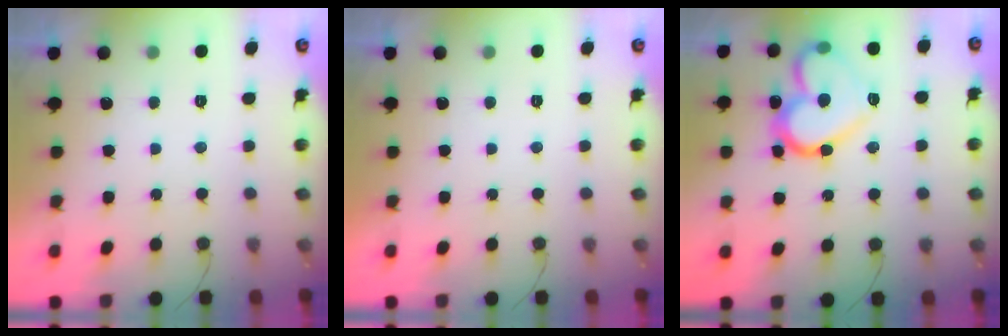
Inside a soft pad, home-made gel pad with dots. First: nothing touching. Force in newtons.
{"total": 1.8, "press": 1.8, "slide": 0.1}
{"total": 17.9, "press": 17.9, "slide": 1.2}